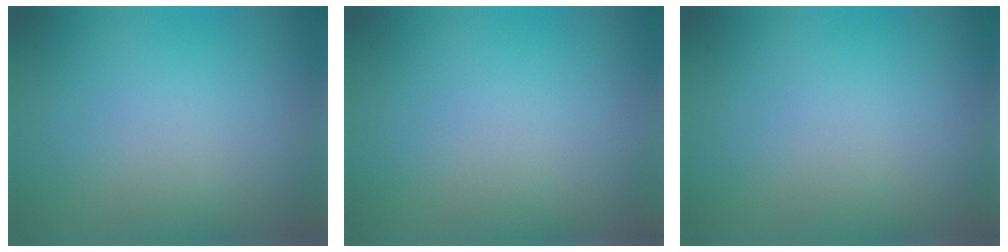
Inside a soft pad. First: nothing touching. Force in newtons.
{"total": 0.0}
{"total": 0.0}